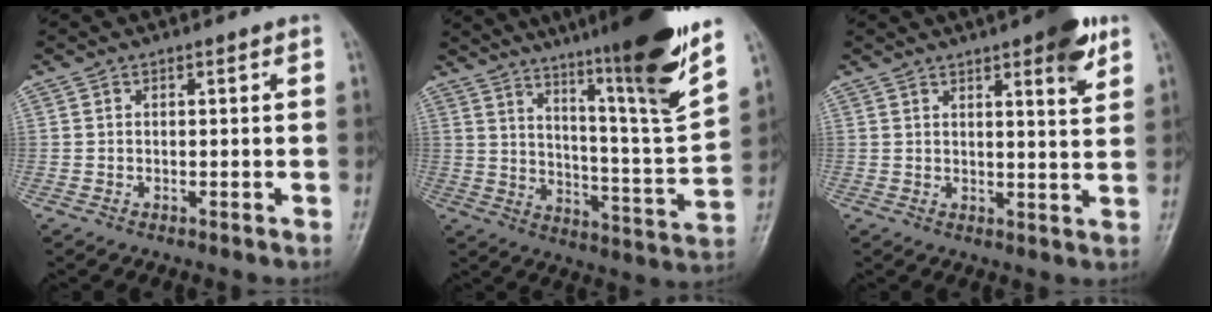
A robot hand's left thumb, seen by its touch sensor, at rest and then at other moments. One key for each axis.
{"total": 22.2, "fx": 15.1, "fy": 1.0, "fz": 16.3, "tx": -0.222, "ty": -0.073, "tz": 0.233}
{"total": 8.2, "fx": 4.7, "fy": 1.9, "fz": 6.4, "tx": -0.074, "ty": -0.020, "tz": 0.059}